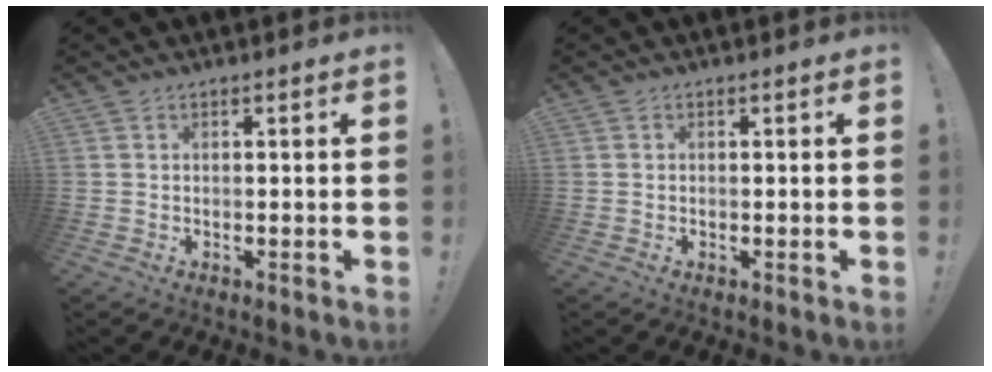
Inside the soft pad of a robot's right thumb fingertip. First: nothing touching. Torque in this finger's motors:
{"motor_torque": [-0.20, -0.08, 0.30, -0.22, 0.00]}